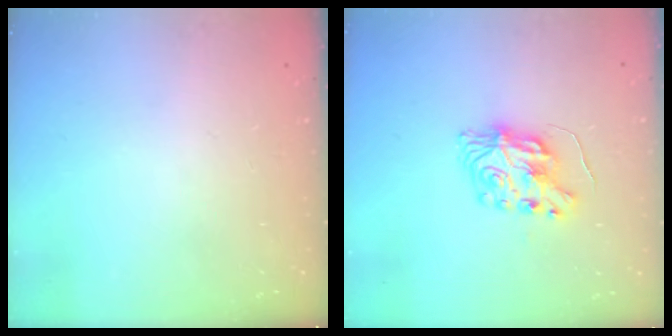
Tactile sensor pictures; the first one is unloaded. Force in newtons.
{"total": 8.3, "press": 8.2, "slide": 0.2}